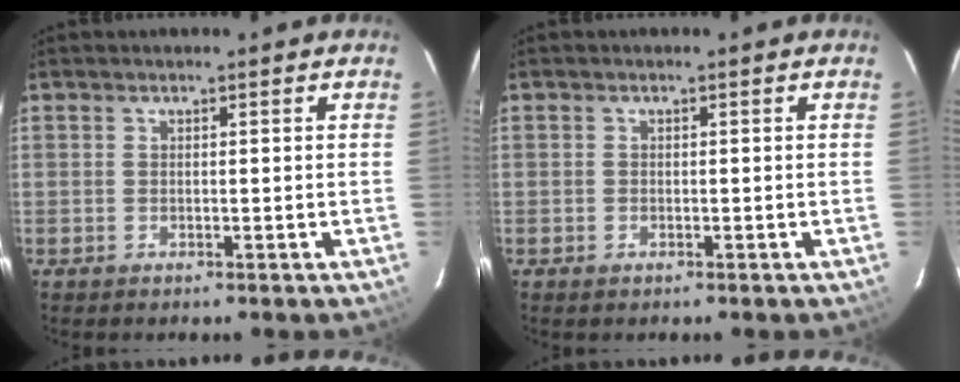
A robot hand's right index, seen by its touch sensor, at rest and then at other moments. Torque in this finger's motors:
{"motor_torque": [0.10, -0.06, 0.05, 0.01]}